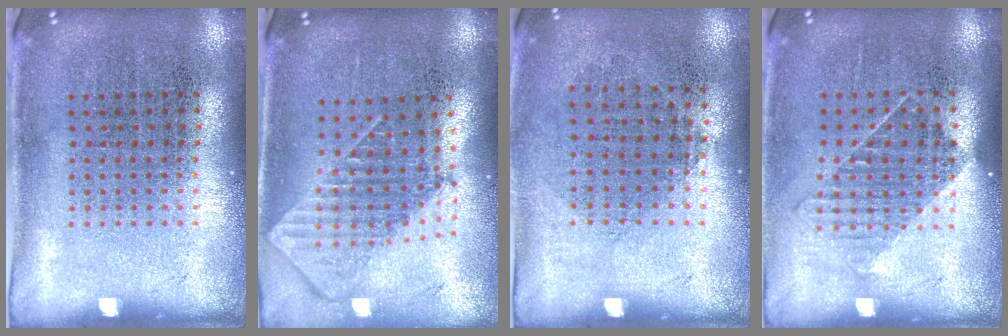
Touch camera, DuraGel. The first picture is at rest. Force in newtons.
{"total": 1.9, "press": 1.5, "slide": 1.2}
{"total": 0.9, "press": 0.8, "slide": 0.4}
{"total": 1.1, "press": 0.9, "slide": 0.6}